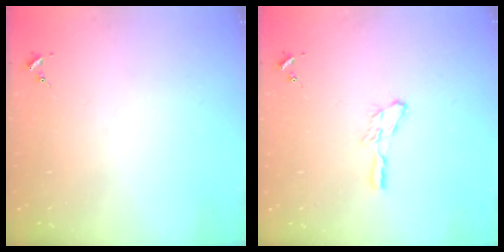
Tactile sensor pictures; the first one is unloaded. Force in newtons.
{"total": 4.7, "press": 4.7, "slide": 0.7}